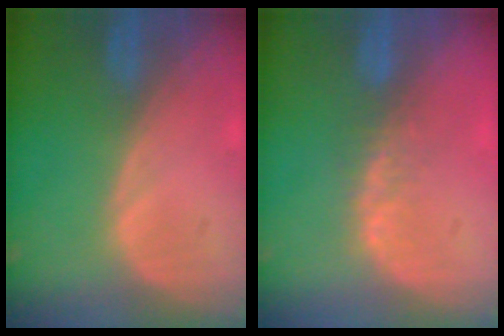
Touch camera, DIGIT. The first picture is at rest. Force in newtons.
{"total": 2.8, "press": 2.4, "slide": 1.5}